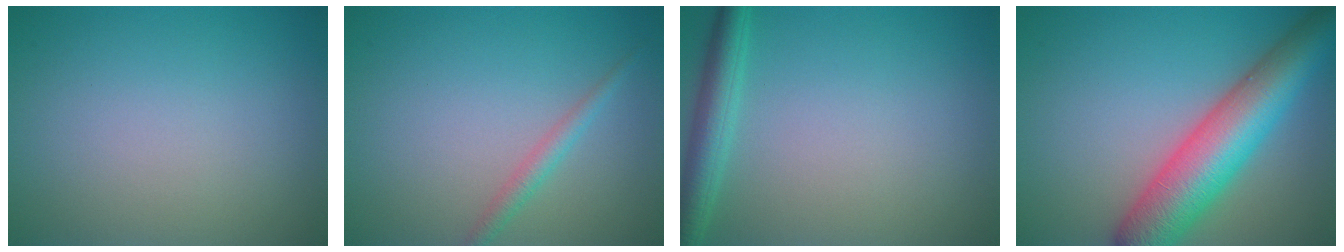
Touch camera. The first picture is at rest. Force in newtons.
{"total": 1.6, "press": 1.6, "slide": 0.0}
{"total": 3.1, "press": 3.1, "slide": 0.2}
{"total": 9.3, "press": 9.3, "slide": 0.4}